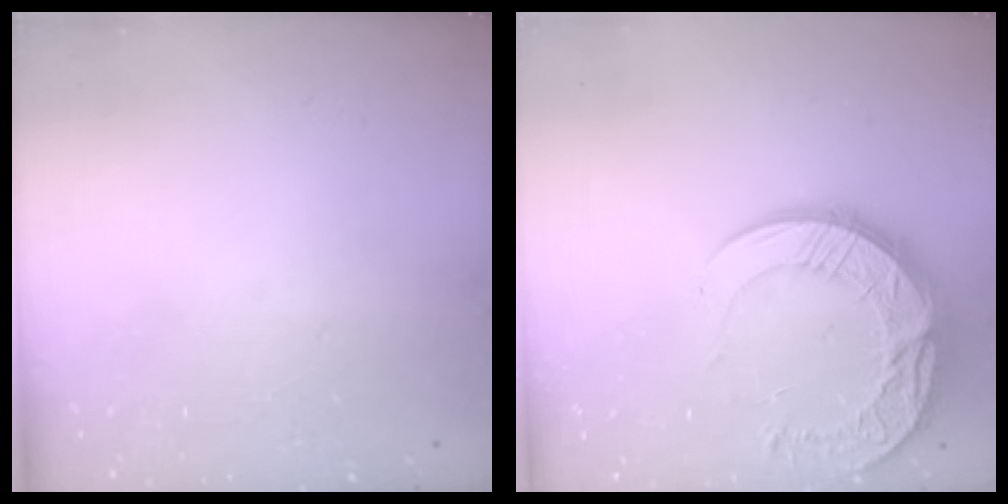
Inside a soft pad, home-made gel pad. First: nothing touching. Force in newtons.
{"total": 17.2, "press": 17.2, "slide": 0.7}